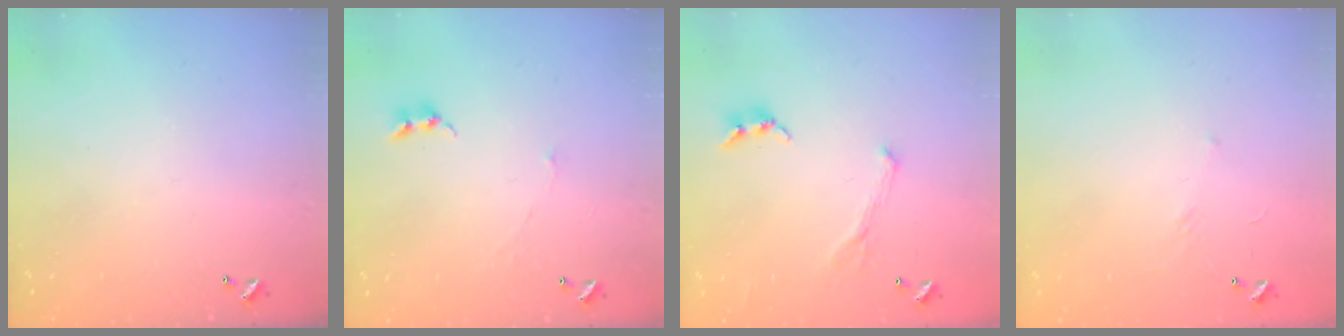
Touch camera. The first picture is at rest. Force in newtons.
{"total": 1.5, "press": 1.4, "slide": 0.2}
{"total": 2.7, "press": 2.6, "slide": 0.7}
{"total": 5.2, "press": 5.1, "slide": 1.0}